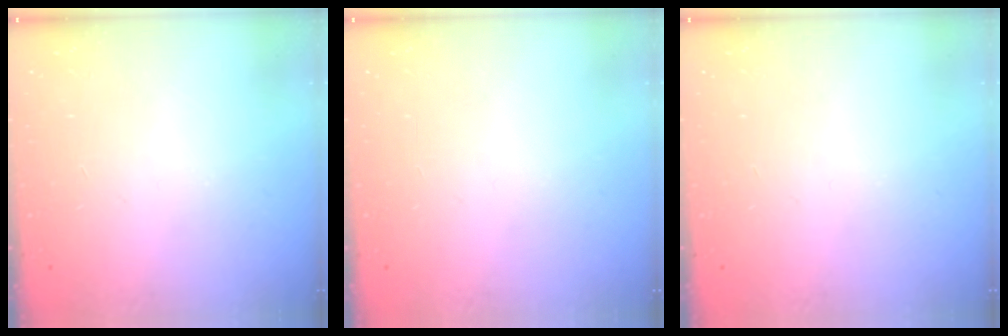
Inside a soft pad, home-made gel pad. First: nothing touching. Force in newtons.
{"total": 0.0}
{"total": 0.0}